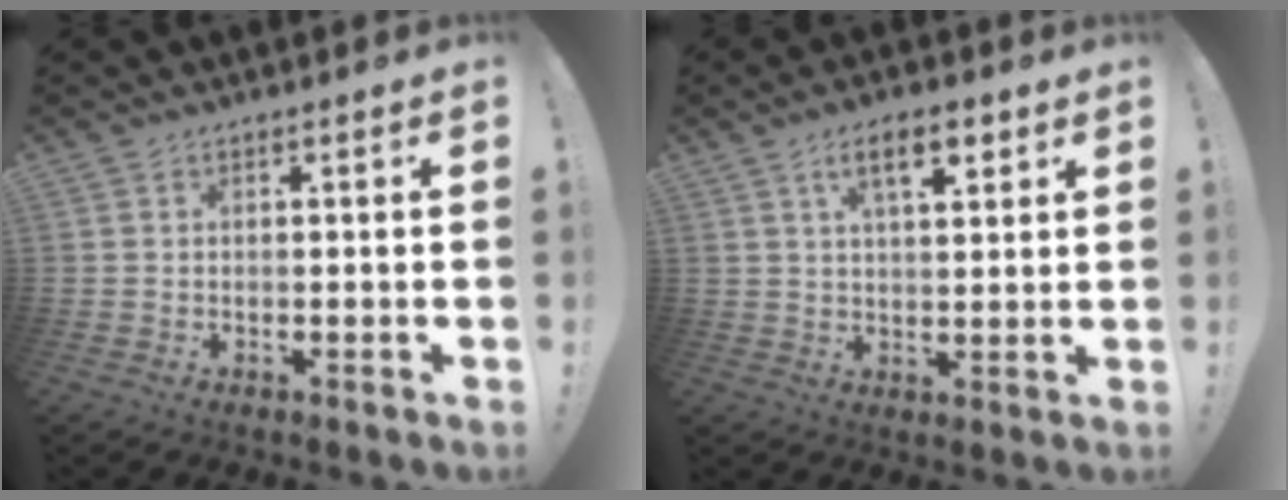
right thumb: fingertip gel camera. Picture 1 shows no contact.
{"total": 8.7, "force": [4.3, 3.3, 6.9], "torque": [-0.099, -0.009, 0.070]}